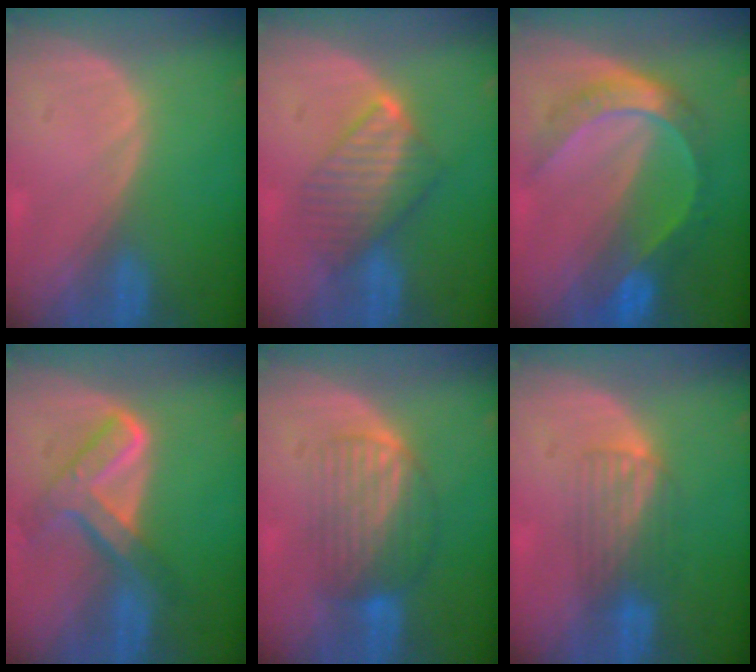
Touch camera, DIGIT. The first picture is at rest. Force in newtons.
{"total": 6.4, "press": 6.3, "slide": 0.8}
{"total": 7.4, "press": 7.3, "slide": 0.6}
{"total": 7.7, "press": 6.5, "slide": 4.2}
{"total": 6.7, "press": 6.4, "slide": 1.8}
{"total": 4.3, "press": 4.2, "slide": 1.1}